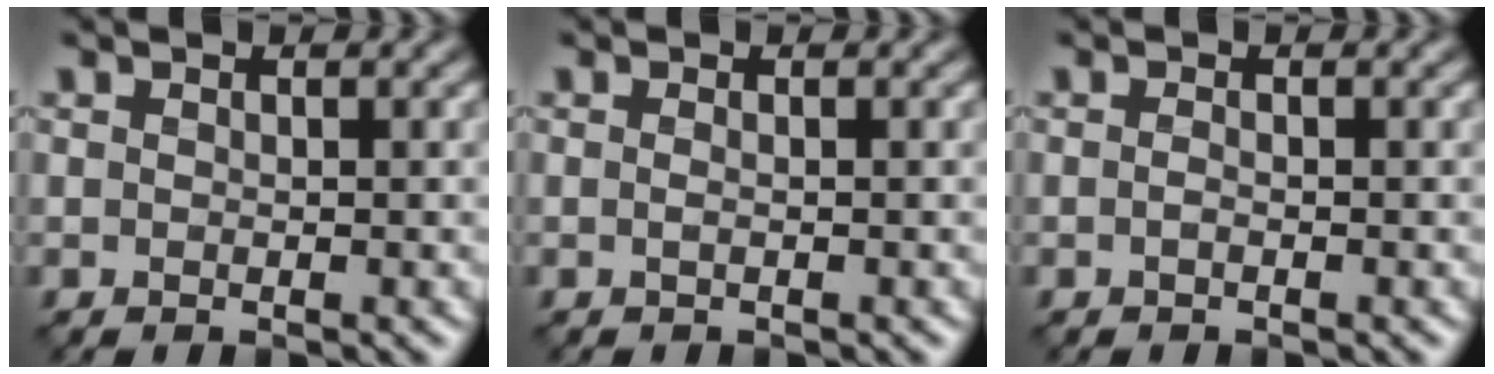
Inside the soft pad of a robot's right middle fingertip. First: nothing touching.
{"total": 0.5, "force": [-0.2, 0.1, 0.5], "torque": [-0.010, 0.000, -0.005]}
{"total": 0.5, "force": [-0.3, 0.2, 0.4], "torque": [-0.011, 0.000, -0.006]}